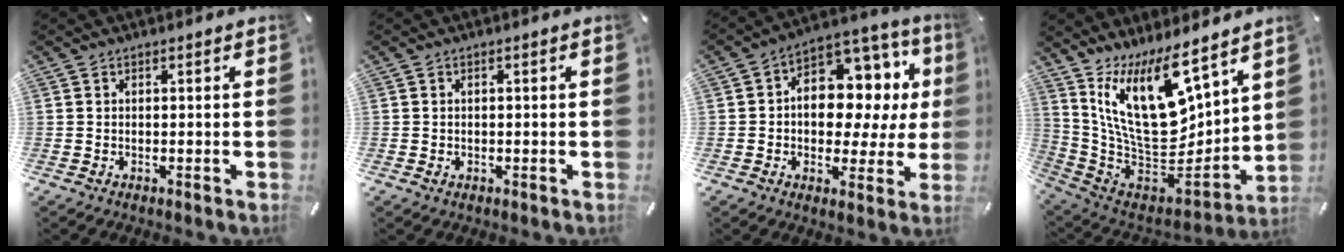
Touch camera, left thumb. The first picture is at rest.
{"total": 0.9, "force": [-0.1, 0.6, 0.7], "torque": [-0.013, 0.002, -0.004]}
{"total": 12.4, "force": [1.6, 9.2, 8.1], "torque": [-0.107, -0.021, 0.032]}
{"total": 20.0, "force": [9.6, 9.6, 14.6], "torque": [-0.294, -0.088, 0.173]}